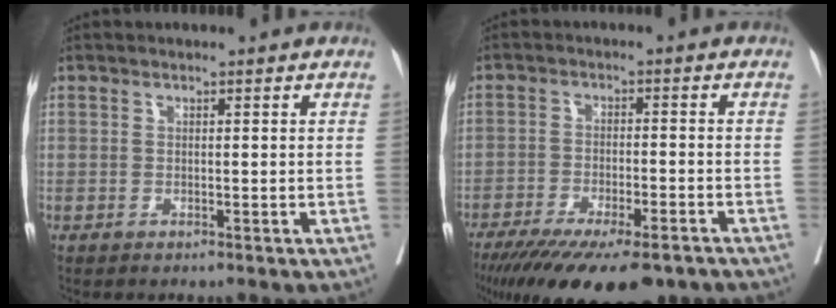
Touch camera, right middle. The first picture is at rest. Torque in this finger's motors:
{"motor_torque": [1.11, -1.03, 0.41, 0.10]}